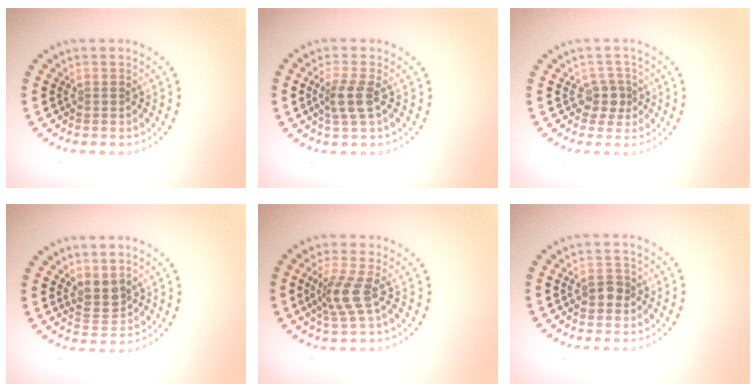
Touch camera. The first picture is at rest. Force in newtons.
{"total": 2.4, "press": 1.9, "slide": 1.5}
{"total": 1.8, "press": 1.5, "slide": 1.1}
{"total": 2.2, "press": 1.8, "slide": 1.3}
{"total": 2.8, "press": 2.0, "slide": 1.9}
{"total": 1.6, "press": 1.6, "slide": 0.5}